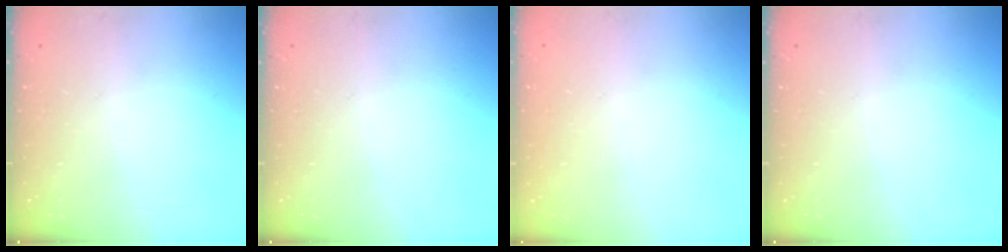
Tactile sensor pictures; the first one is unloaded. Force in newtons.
{"total": 0.0}
{"total": 0.0}
{"total": 0.0}